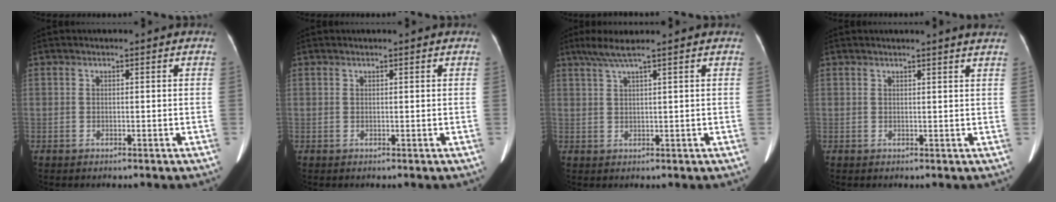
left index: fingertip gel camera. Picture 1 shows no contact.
{"total": 0.0}
{"total": 3.9, "force": [2.7, -0.8, 2.6], "torque": [-0.061, 0.011, 0.057]}
{"total": 3.7, "force": [3.4, -0.7, 1.5], "torque": [-0.020, -0.001, 0.024]}